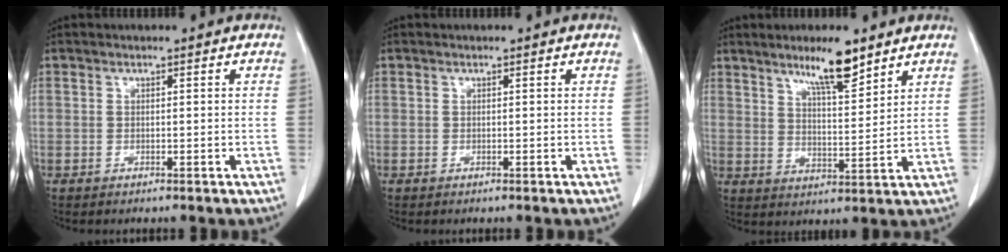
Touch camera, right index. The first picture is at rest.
{"total": 0.0}
{"total": 8.3, "force": [6.0, 1.0, 5.6], "torque": [-0.097, -0.004, 0.105]}